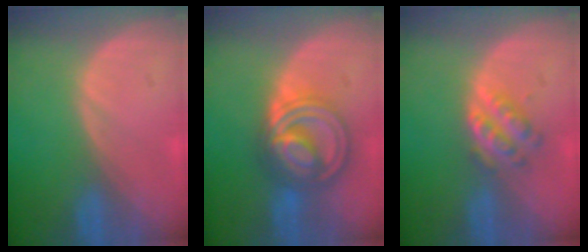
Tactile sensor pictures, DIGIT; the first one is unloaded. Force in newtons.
{"total": 8.9, "press": 8.9, "slide": 0.7}
{"total": 4.5, "press": 4.4, "slide": 0.8}